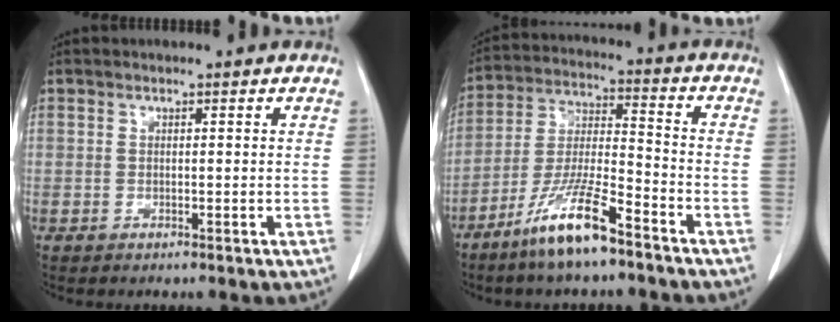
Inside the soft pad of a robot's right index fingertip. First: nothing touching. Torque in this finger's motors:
{"motor_torque": [1.18, -0.96, 0.68, 0.08]}